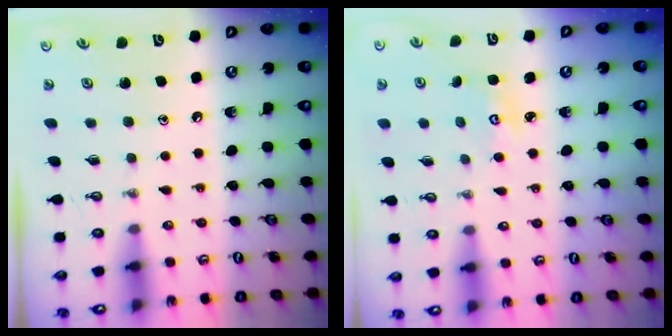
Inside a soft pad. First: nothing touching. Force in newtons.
{"total": 3.2, "press": 3.2, "slide": 0.4}